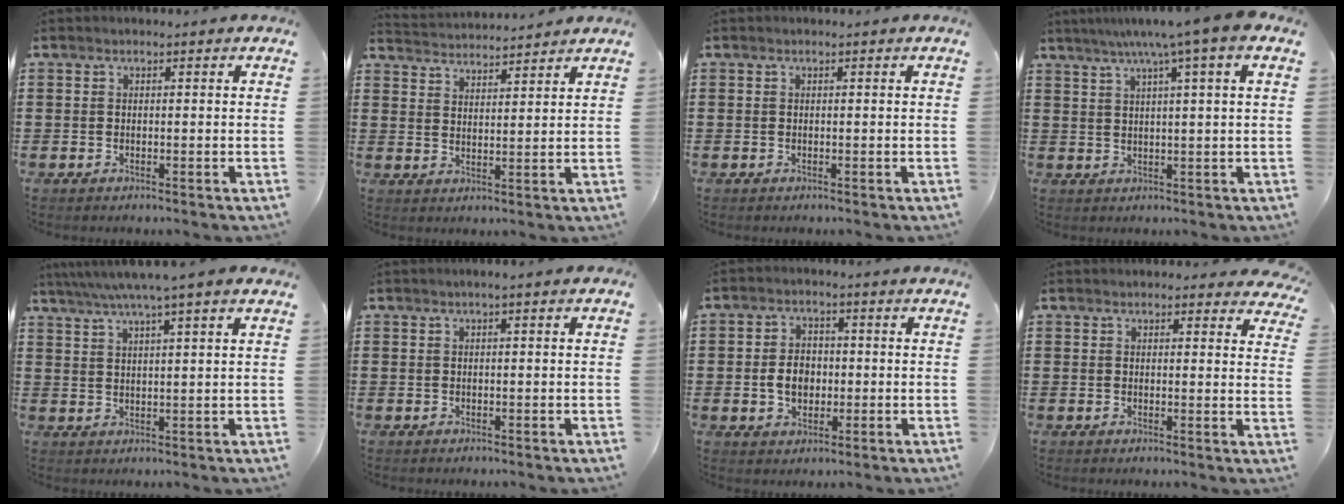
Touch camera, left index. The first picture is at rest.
{"total": 3.1, "force": [3.1, -0.2, -0.5], "torque": [-0.004, -0.018, 0.054]}
{"total": 0.0}
{"total": 5.9, "force": [3.5, -0.9, 4.6], "torque": [-0.100, -0.005, 0.055]}
{"total": 4.5, "force": [3.4, -0.5, 2.9], "torque": [-0.067, -0.010, 0.058]}
{"total": 0.8, "force": [0.1, 0.0, 0.8], "torque": [-0.013, -0.003, 0.003]}
{"total": 4.7, "force": [-0.5, 3.3, 3.3], "torque": [-0.066, 0.003, -0.014]}
{"total": 2.5, "force": [2.4, 0.5, 0.6], "torque": [-0.012, -0.007, 0.044]}